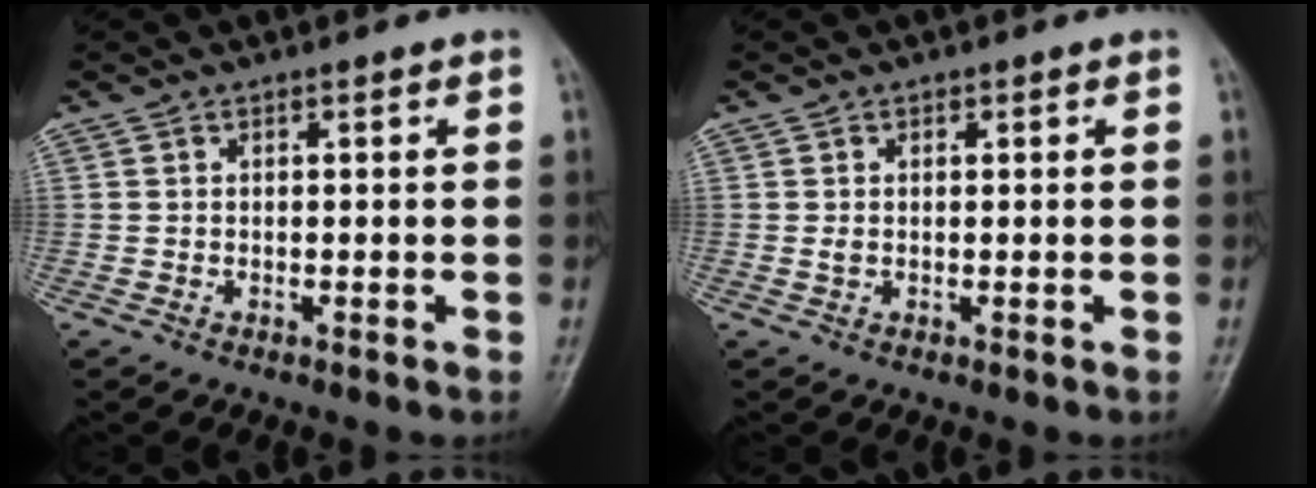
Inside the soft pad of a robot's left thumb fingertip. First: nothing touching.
{"total": 1.1, "force": [0.2, 0.9, 0.7], "torque": [-0.011, 0.000, 0.005]}